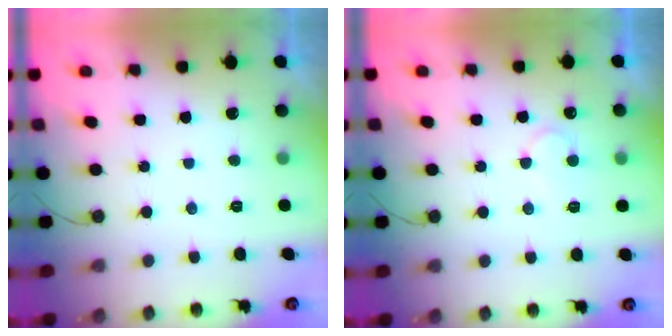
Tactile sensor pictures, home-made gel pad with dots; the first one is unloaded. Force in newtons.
{"total": 6.9, "press": 6.8, "slide": 0.4}